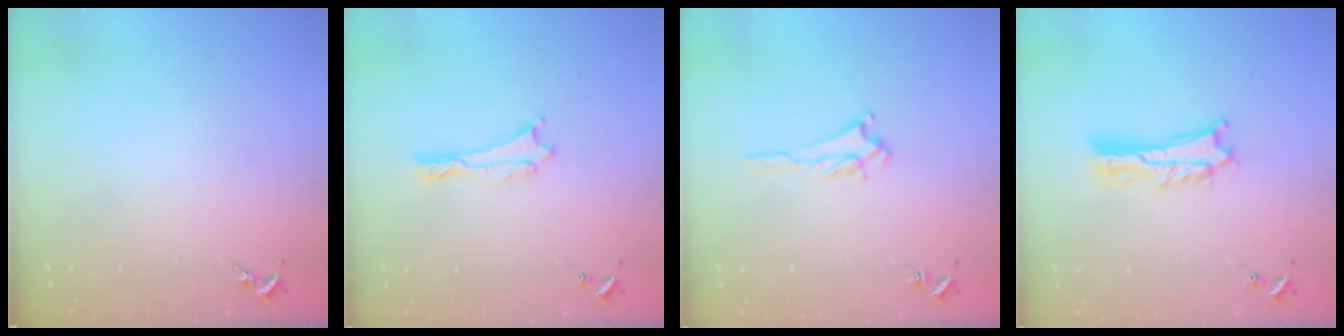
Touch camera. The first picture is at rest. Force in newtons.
{"total": 0.0}
{"total": 2.0, "press": 2.0, "slide": 0.5}
{"total": 3.1, "press": 3.1, "slide": 0.4}